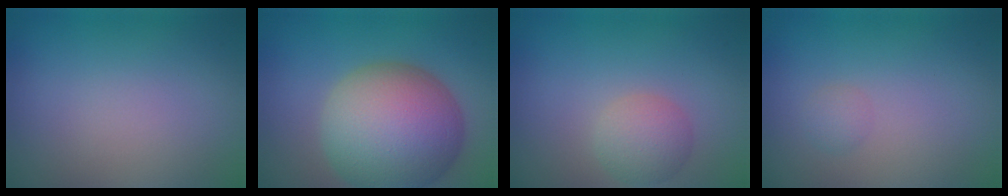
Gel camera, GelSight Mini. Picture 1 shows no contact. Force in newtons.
{"total": 11.5, "press": 11.5, "slide": 0.6}
{"total": 2.7, "press": 2.7, "slide": 0.1}
{"total": 1.0, "press": 1.0, "slide": 0.0}